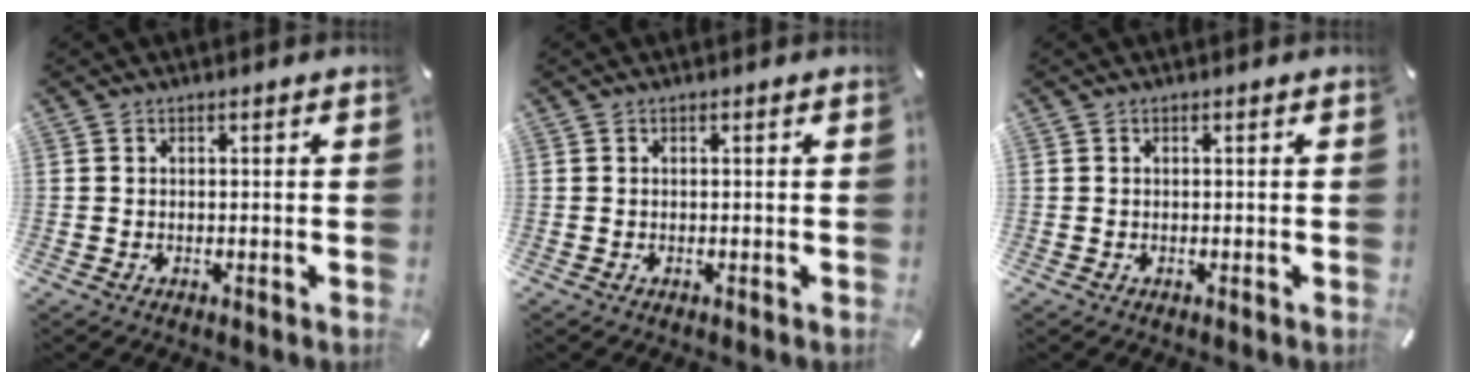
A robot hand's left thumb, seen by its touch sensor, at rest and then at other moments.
{"total": 0.0}
{"total": 0.0}